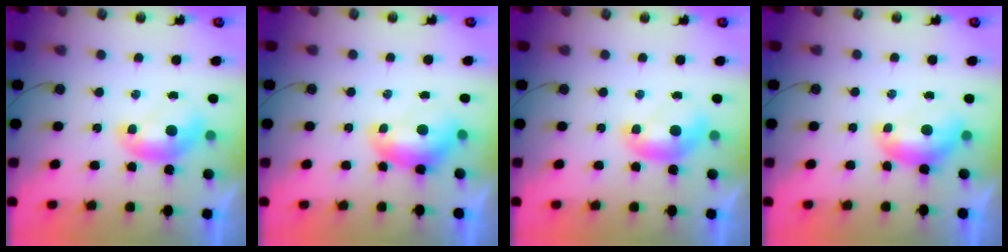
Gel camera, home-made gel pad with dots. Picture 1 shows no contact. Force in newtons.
{"total": 1.4, "press": 0.8, "slide": 1.1}
{"total": 0.0}
{"total": 0.6, "press": 0.3, "slide": 0.5}